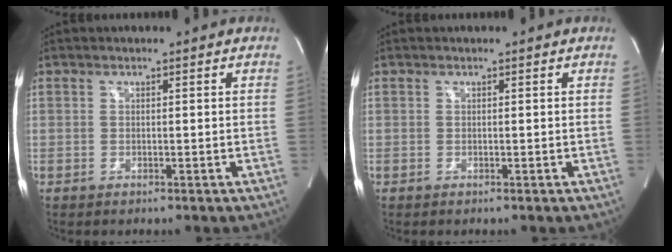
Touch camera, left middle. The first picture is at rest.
{"total": 0.0}